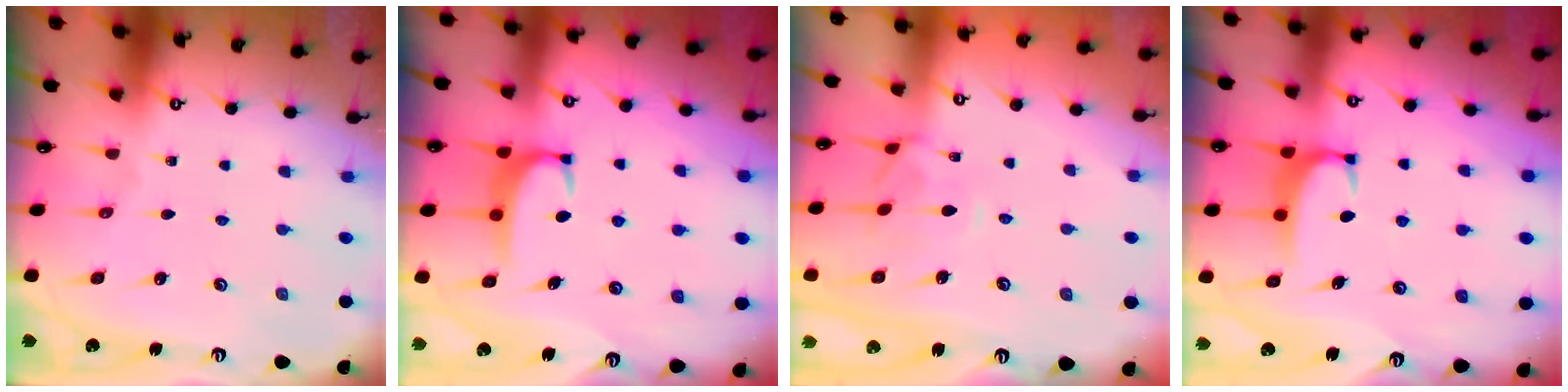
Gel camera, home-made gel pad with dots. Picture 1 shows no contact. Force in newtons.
{"total": 2.7, "press": 2.6, "slide": 0.5}
{"total": 1.1, "press": 0.8, "slide": 0.7}
{"total": 1.9, "press": 1.8, "slide": 0.4}